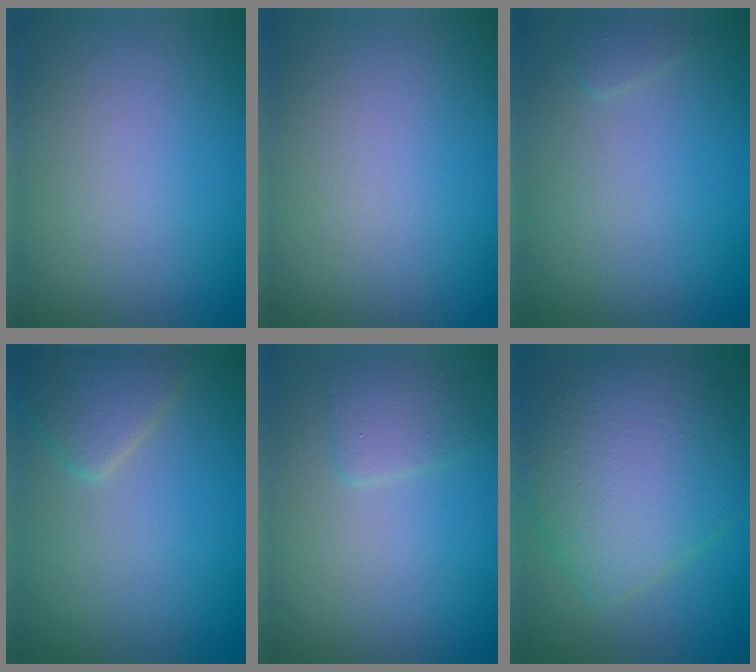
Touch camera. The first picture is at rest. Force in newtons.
{"total": 0.0}
{"total": 0.7, "press": 0.7, "slide": 0.1}
{"total": 2.7, "press": 2.7, "slide": 0.1}
{"total": 1.7, "press": 1.7, "slide": 0.0}
{"total": 8.5, "press": 8.5, "slide": 0.2}